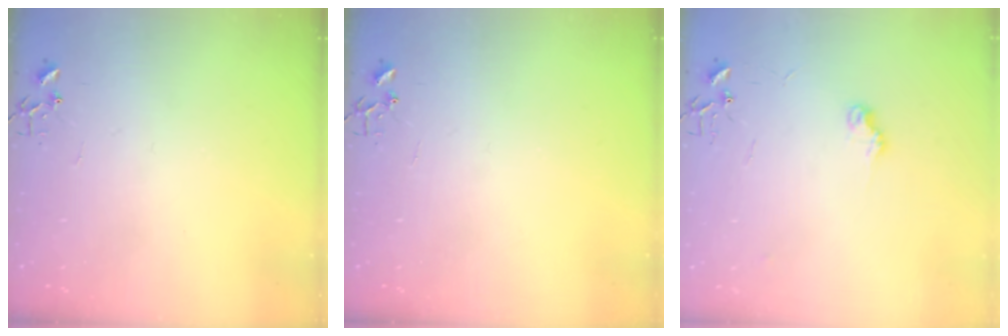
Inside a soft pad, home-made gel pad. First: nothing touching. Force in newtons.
{"total": 0.0}
{"total": 7.1, "press": 7.1, "slide": 0.5}